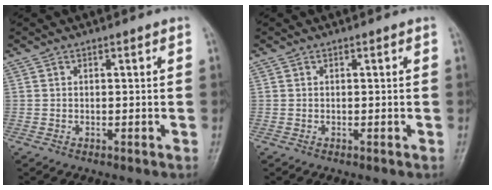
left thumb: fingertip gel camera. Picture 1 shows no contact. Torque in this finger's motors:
{"motor_torque": [0.00, 0.00, -0.05, -0.04, 0.00]}